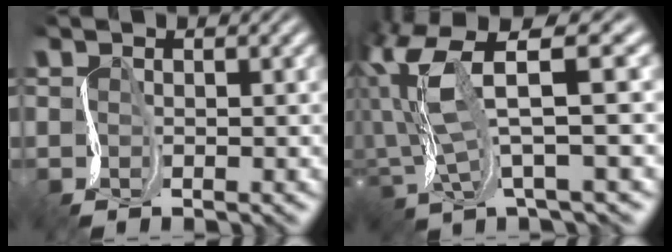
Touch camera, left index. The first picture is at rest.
{"total": 8.8, "force": [3.0, 2.4, 7.9], "torque": [-0.172, 0.013, 0.059]}